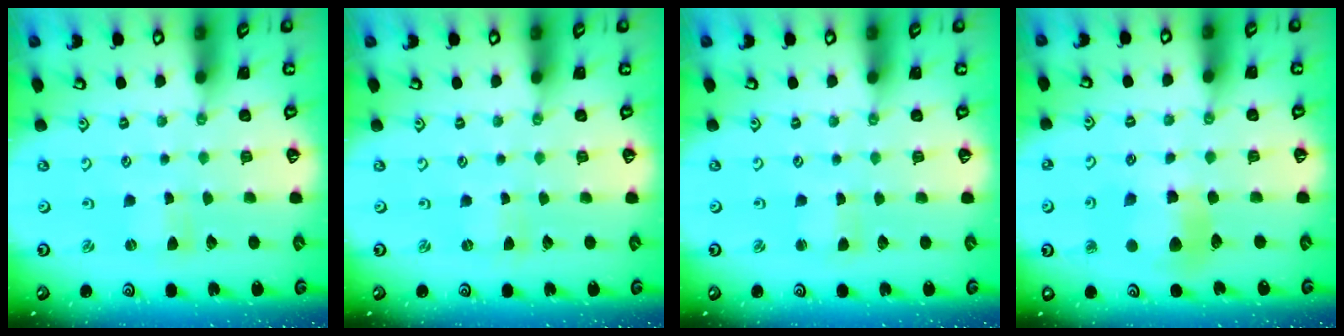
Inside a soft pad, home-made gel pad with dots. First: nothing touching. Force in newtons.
{"total": 0.0}
{"total": 2.2, "press": 2.2, "slide": 0.2}
{"total": 8.9, "press": 8.8, "slide": 1.5}